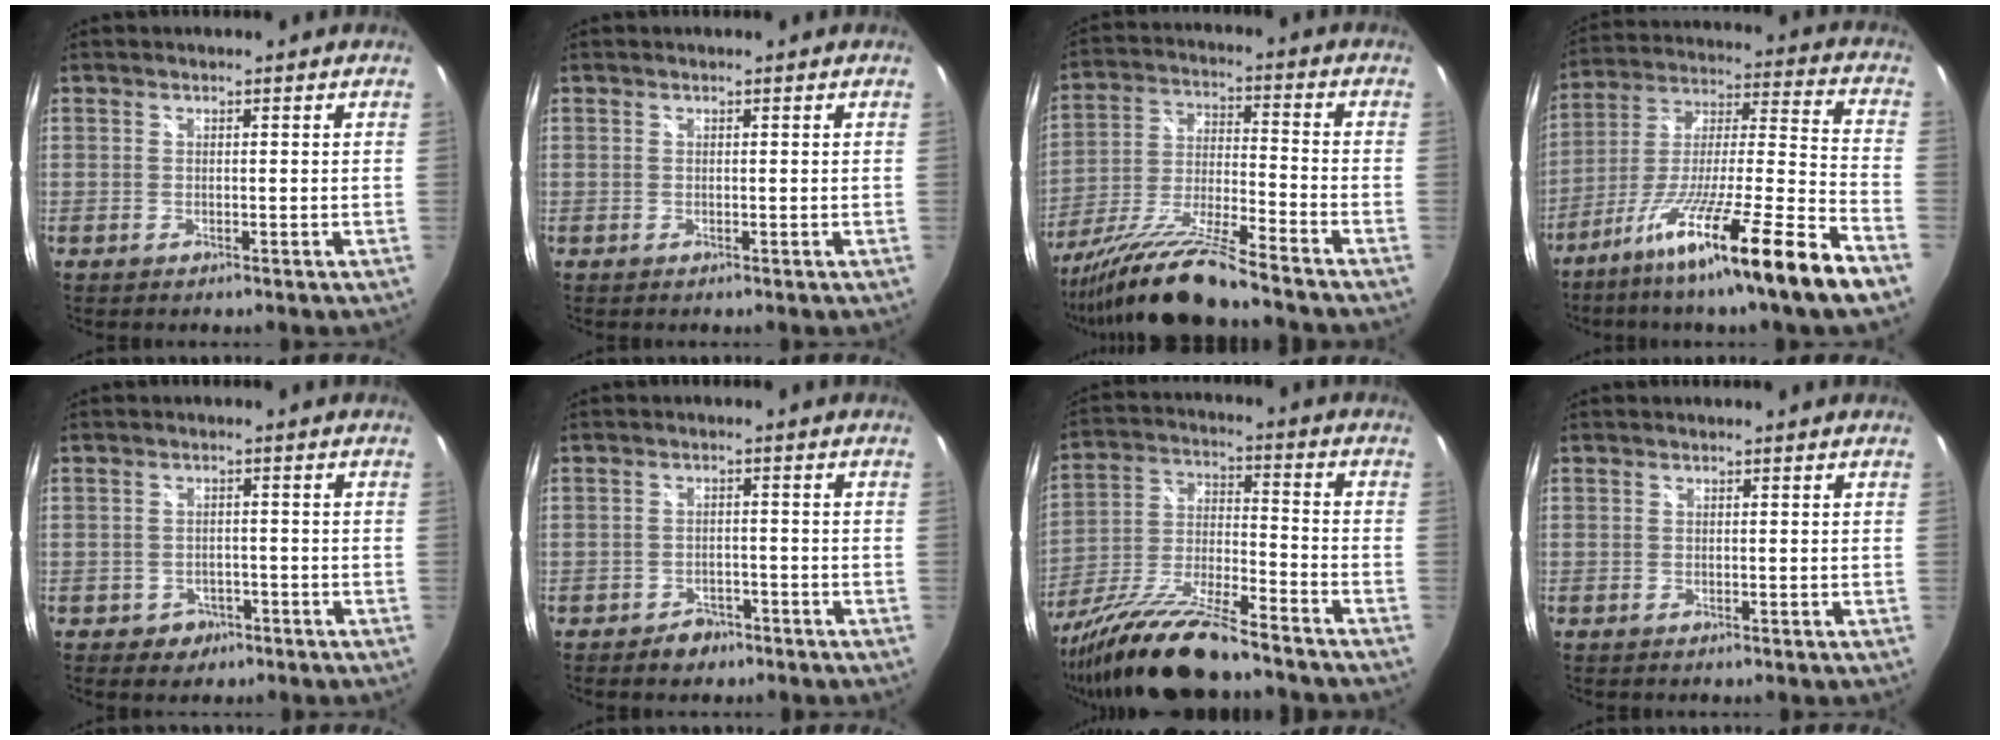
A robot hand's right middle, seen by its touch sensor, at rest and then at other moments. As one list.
[{"total": 0.0}, {"total": 15.8, "force": [-13.4, -0.7, 8.3], "torque": [-0.169, -0.029, -0.249]}, {"total": 21.9, "force": [-14.9, -1.7, 15.9], "torque": [-0.255, -0.041, -0.247]}, {"total": 3.7, "force": [-2.0, 3.1, 0.7], "torque": [-0.024, 0.004, -0.024]}, {"total": 4.1, "force": [-3.0, 2.6, 0.8], "torque": [-0.026, 0.005, -0.041]}, {"total": 18.2, "force": [-14.7, 2.5, 10.4], "torque": [-0.218, -0.036, -0.262]}, {"total": 0.0}]